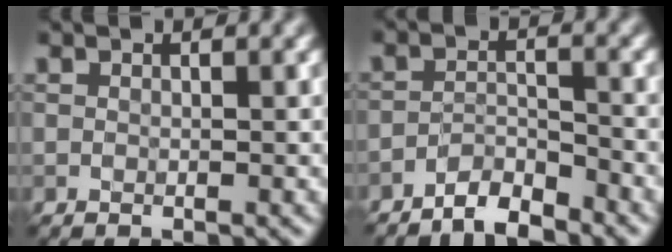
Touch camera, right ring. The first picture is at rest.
{"total": 2.9, "force": [-2.8, 0.3, 1.0], "torque": [-0.017, 0.005, -0.057]}